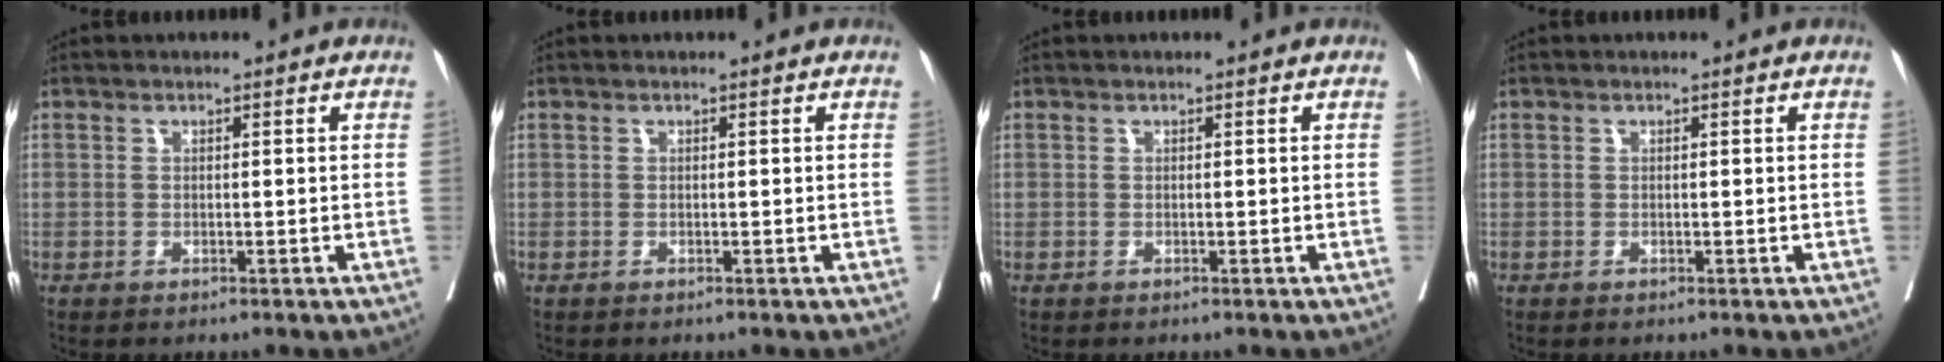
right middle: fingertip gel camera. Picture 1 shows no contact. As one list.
[{"total": 0.0}, {"total": 0.0}, {"total": 0.0}]